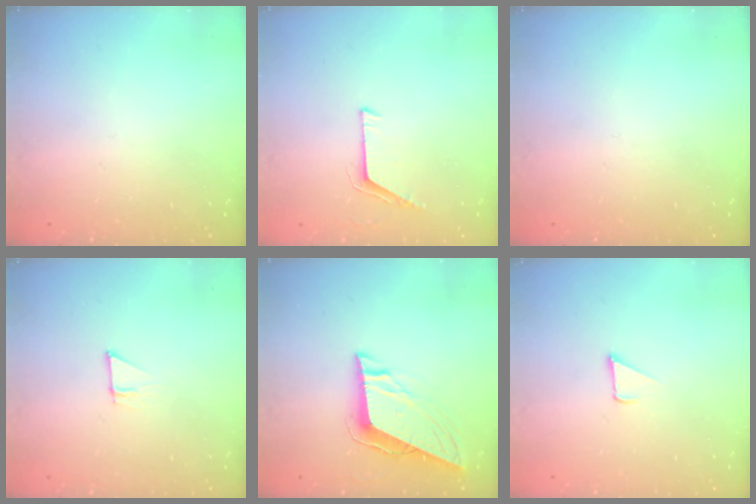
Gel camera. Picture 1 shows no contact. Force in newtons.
{"total": 6.1, "press": 6.0, "slide": 0.6}
{"total": 0.0}
{"total": 4.9, "press": 4.9, "slide": 0.3}
{"total": 8.9, "press": 8.8, "slide": 1.2}
{"total": 2.4, "press": 2.4, "slide": 0.2}